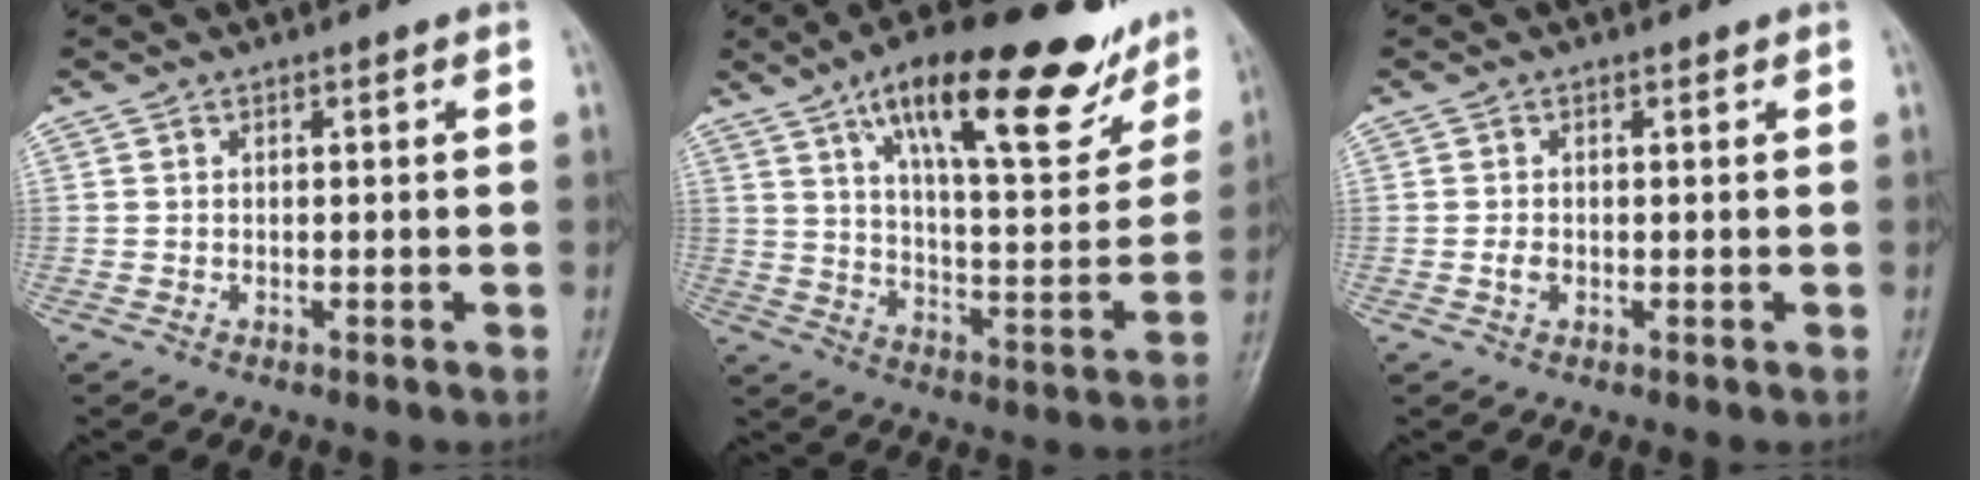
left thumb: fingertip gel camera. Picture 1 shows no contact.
{"total": 25.3, "force": [15.4, 8.2, 18.4], "torque": [-0.231, -0.044, 0.240]}
{"total": 1.2, "force": [-0.1, 0.9, 0.8], "torque": [-0.014, 0.000, -0.002]}